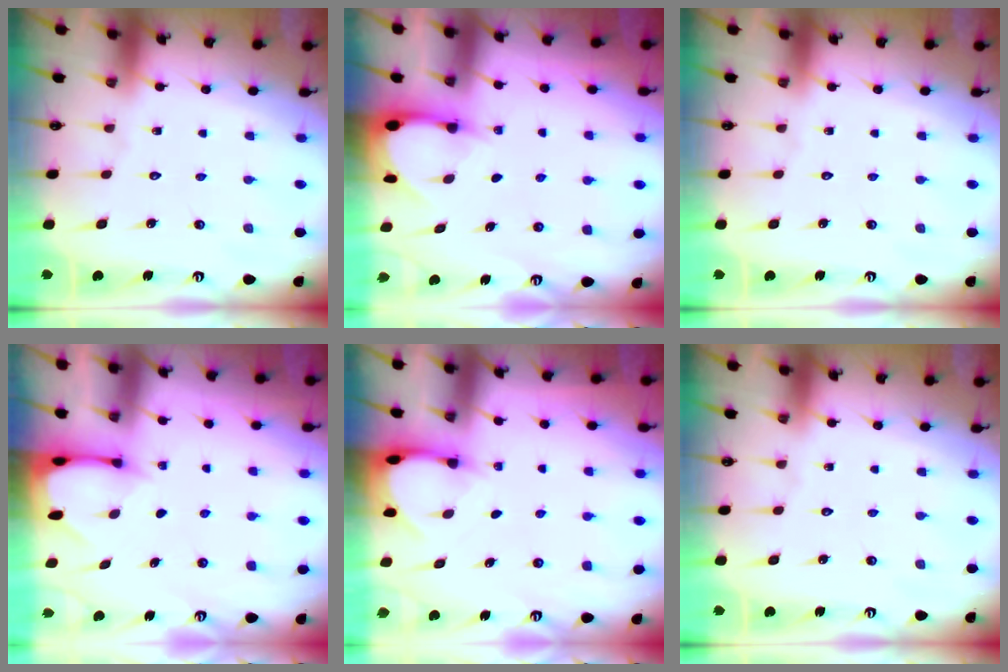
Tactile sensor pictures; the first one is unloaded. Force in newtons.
{"total": 3.1, "press": 3.1, "slide": 0.3}
{"total": 0.0}
{"total": 2.5, "press": 2.5, "slide": 0.3}
{"total": 3.6, "press": 3.6, "slide": 0.1}
{"total": 0.0}